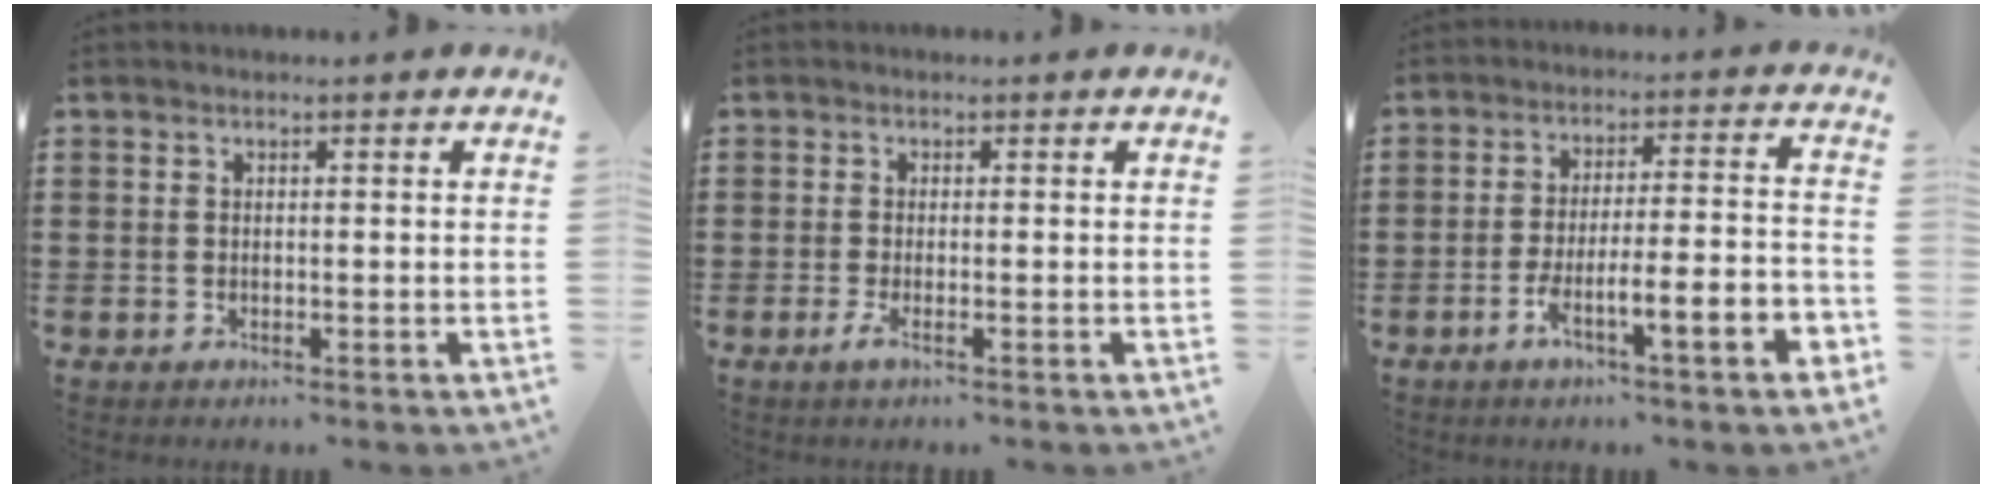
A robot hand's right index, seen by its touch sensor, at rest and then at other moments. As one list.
[{"total": 1.8, "force": [-0.7, 0.2, 1.6], "torque": [-0.043, -0.011, -0.017]}, {"total": 7.9, "force": [-4.4, 0.8, 6.5], "torque": [-0.113, -0.003, -0.083]}]